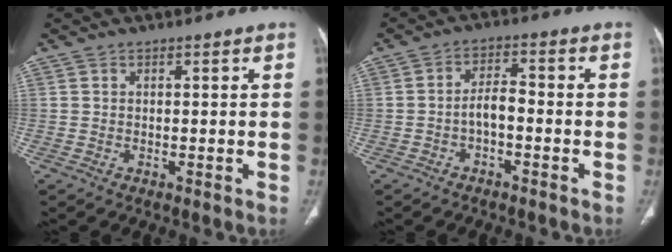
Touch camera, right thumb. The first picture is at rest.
{"total": 4.0, "force": [-1.5, 1.8, 3.2], "torque": [-0.050, 0.027, -0.031]}